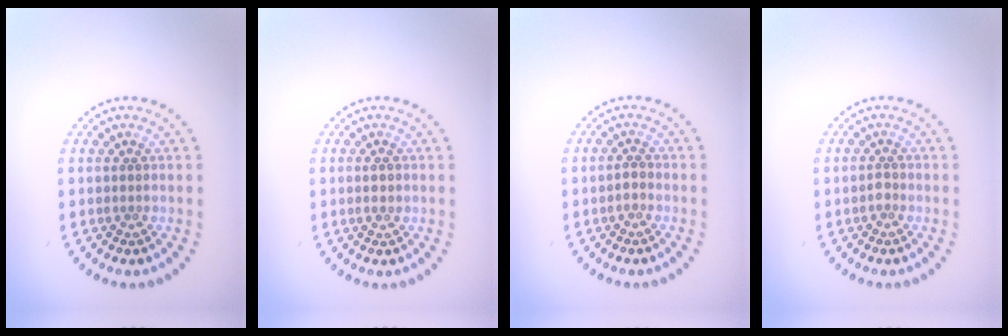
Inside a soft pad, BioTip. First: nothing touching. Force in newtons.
{"total": 1.1, "press": 1.0, "slide": 0.4}
{"total": 0.9, "press": 0.8, "slide": 0.3}
{"total": 0.9, "press": 0.7, "slide": 0.5}